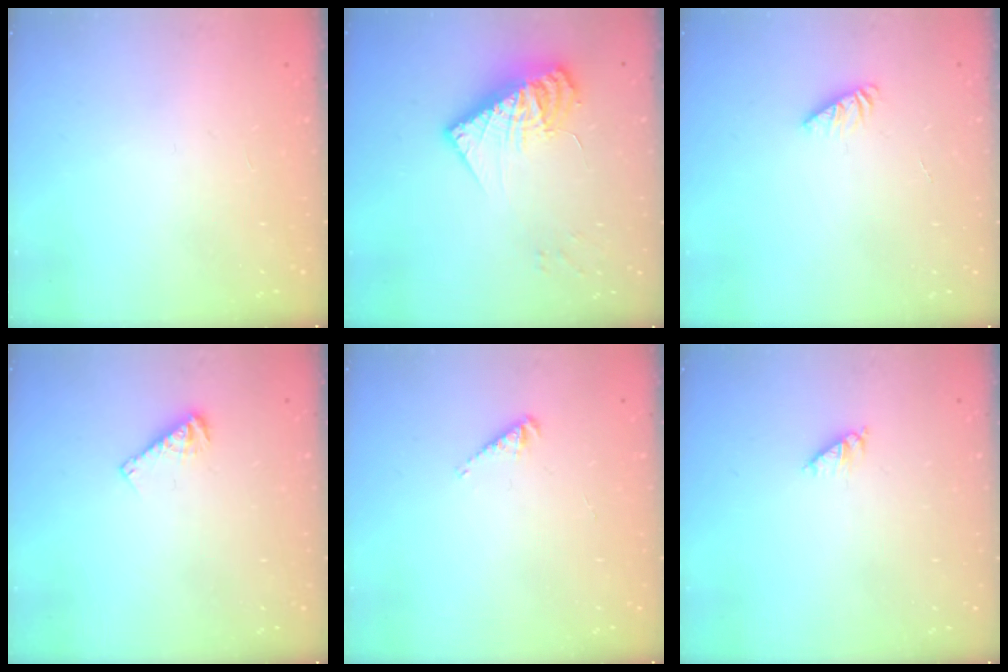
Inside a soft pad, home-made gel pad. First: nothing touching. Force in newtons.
{"total": 13.8, "press": 13.7, "slide": 1.4}
{"total": 1.8, "press": 1.8, "slide": 0.3}
{"total": 5.3, "press": 5.3, "slide": 0.4}
{"total": 2.7, "press": 2.7, "slide": 0.3}
{"total": 2.8, "press": 2.8, "slide": 0.5}